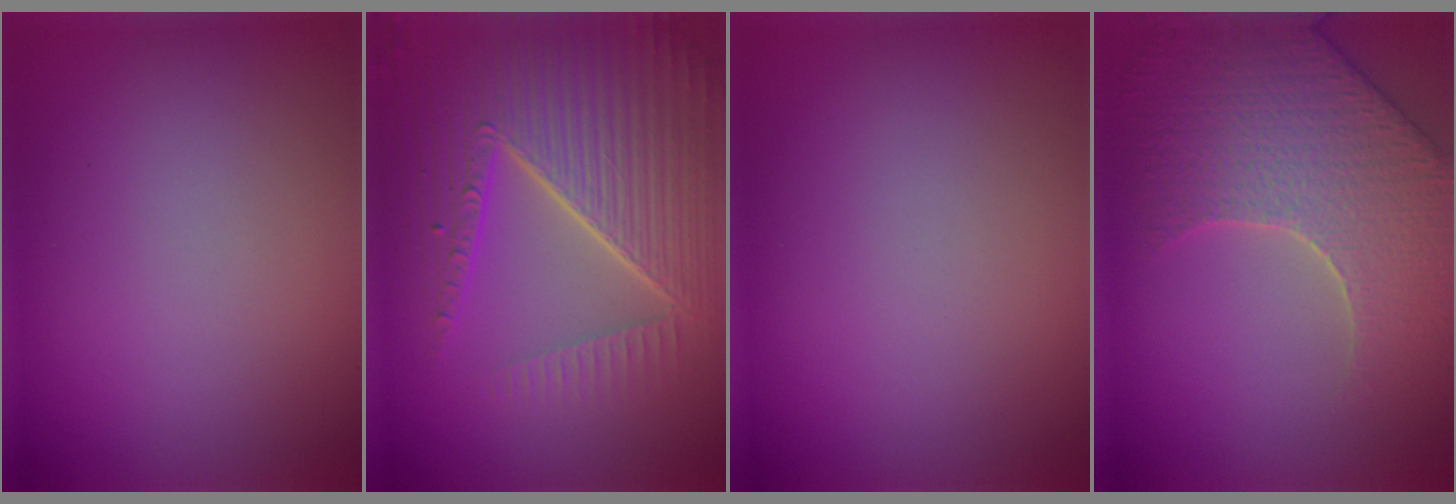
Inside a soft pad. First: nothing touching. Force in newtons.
{"total": 8.7, "press": 6.1, "slide": 6.2}
{"total": 0.0}
{"total": 7.1, "press": 5.9, "slide": 3.9}